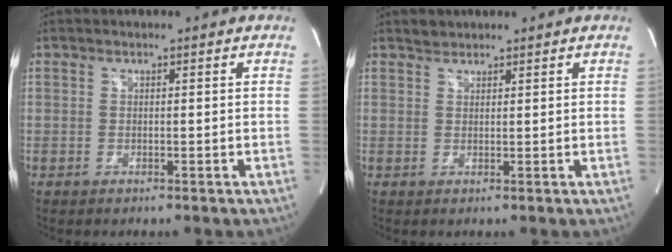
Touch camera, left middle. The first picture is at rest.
{"total": 1.4, "force": [1.2, 0.6, 0.1], "torque": [-0.006, 0.003, 0.020]}